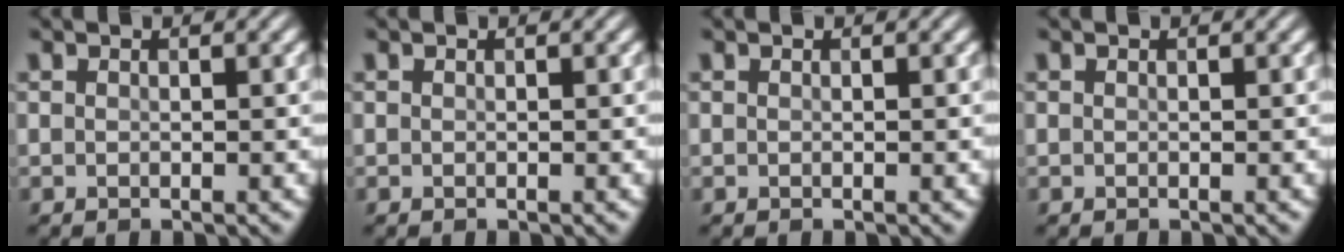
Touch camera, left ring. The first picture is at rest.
{"total": 0.0}
{"total": 0.0}
{"total": 0.8, "force": [-0.3, -0.4, -0.6], "torque": [-0.002, -0.005, 0.008]}